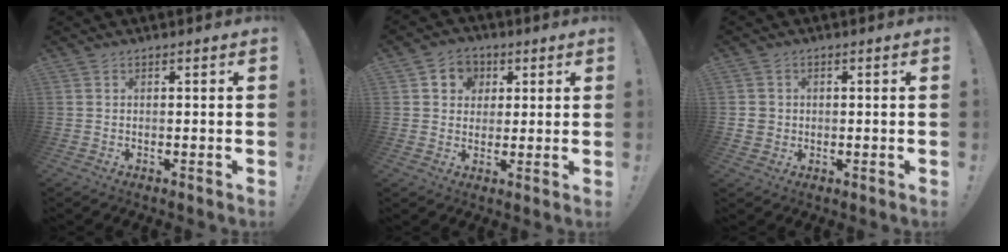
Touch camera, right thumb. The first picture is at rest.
{"total": 7.2, "force": [1.9, 6.6, 2.1], "torque": [-0.024, -0.004, 0.038]}
{"total": 3.5, "force": [0.3, 3.3, 1.0], "torque": [-0.022, 0.000, 0.007]}